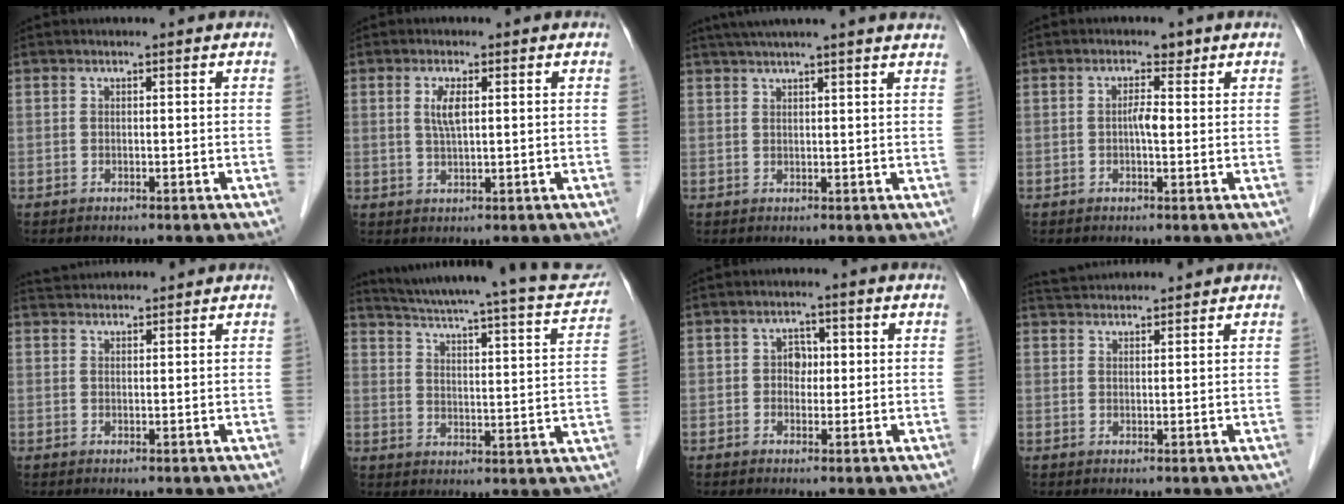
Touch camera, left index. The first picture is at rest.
{"total": 3.0, "force": [0.9, 0.6, 2.9], "torque": [-0.063, -0.001, 0.018]}
{"total": 12.9, "force": [11.1, -0.4, 6.6], "torque": [-0.110, 0.036, 0.138]}
{"total": 1.9, "force": [0.3, 0.8, 1.7], "torque": [-0.035, 0.007, 0.004]}
{"total": 4.3, "force": [4.2, 0.1, 0.5], "torque": [-0.013, 0.036, 0.073]}
{"total": 21.9, "force": [19.3, 2.5, 10.0], "torque": [-0.151, -0.030, 0.239]}
{"total": 2.6, "force": [0.2, 2.0, 1.7], "torque": [-0.025, 0.008, 0.002]}
{"total": 5.9, "force": [5.8, 0.1, 1.1], "torque": [-0.026, 0.038, 0.095]}